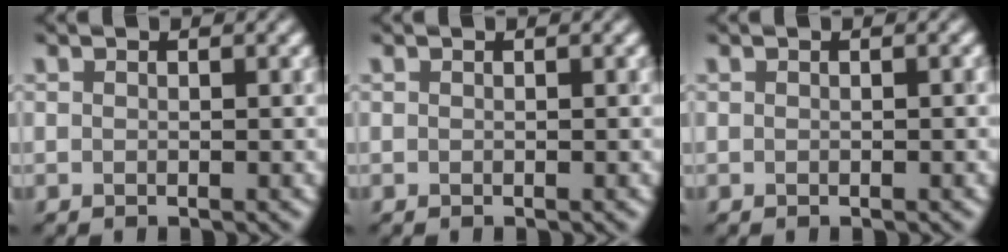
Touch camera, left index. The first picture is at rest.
{"total": 0.0}
{"total": 0.0}